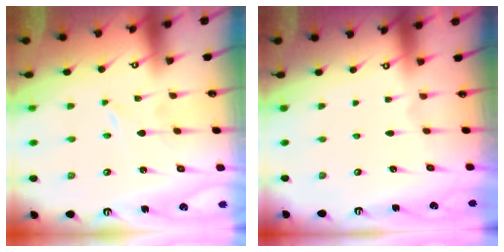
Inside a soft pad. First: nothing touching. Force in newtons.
{"total": 0.0}